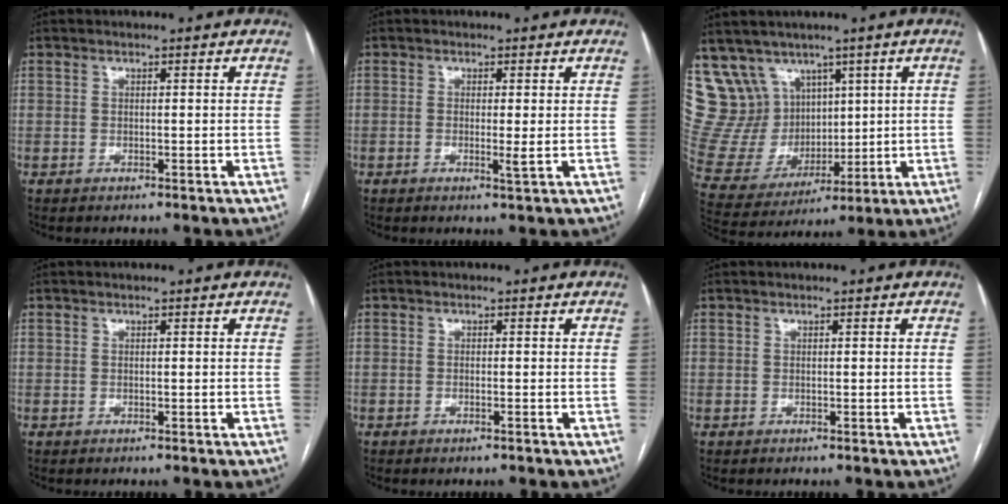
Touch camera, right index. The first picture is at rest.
{"total": 1.5, "force": [-0.1, 0.0, 1.5], "torque": [-0.026, -0.003, 0.000]}
{"total": 14.9, "force": [8.8, 11.4, 3.9], "torque": [-0.102, 0.062, 0.205]}
{"total": 0.0}
{"total": 0.7, "force": [-0.5, 0.0, 0.4], "torque": [-0.011, -0.002, -0.007]}
{"total": 0.0}